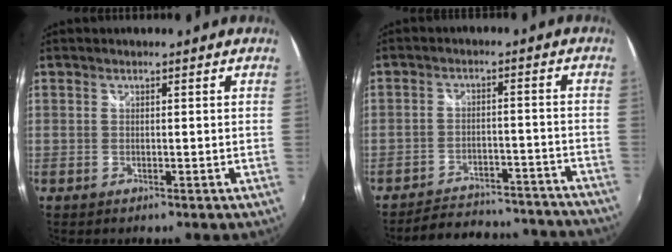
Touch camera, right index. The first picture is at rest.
{"total": 19.2, "force": [-17.7, 5.2, 5.0], "torque": [-0.105, 0.029, -0.212]}